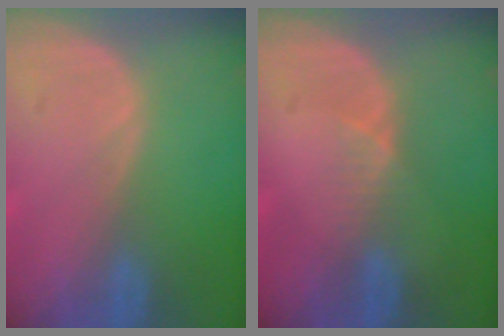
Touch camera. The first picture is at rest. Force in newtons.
{"total": 2.3, "press": 1.8, "slide": 1.4}